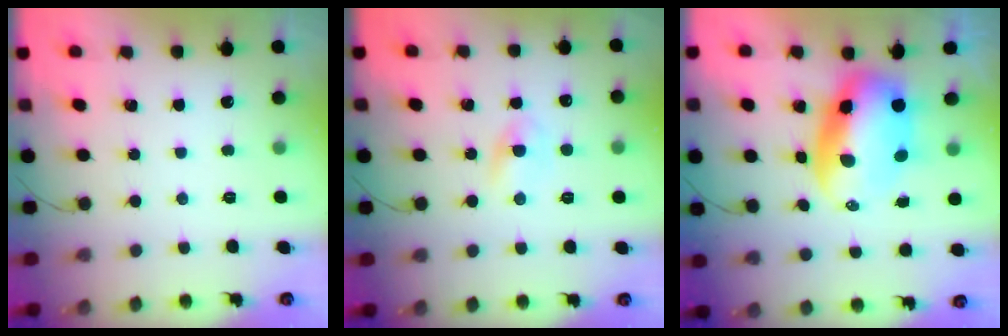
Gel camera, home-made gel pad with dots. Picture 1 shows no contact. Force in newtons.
{"total": 2.8, "press": 2.6, "slide": 1.1}
{"total": 10.3, "press": 9.9, "slide": 2.6}